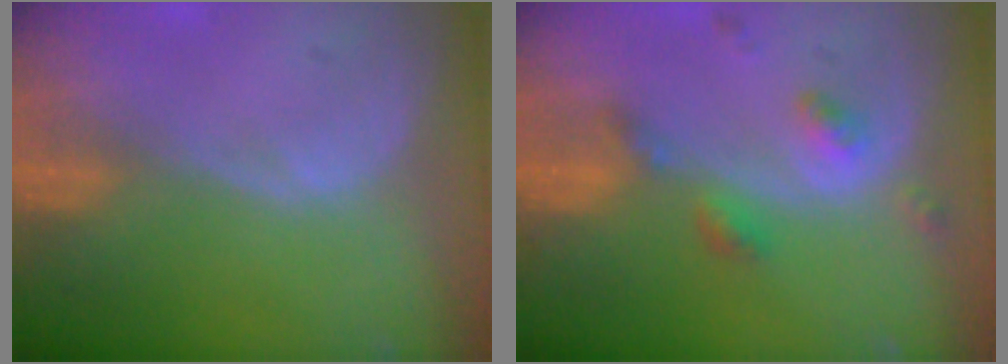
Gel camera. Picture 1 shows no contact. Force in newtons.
{"total": 4.8, "press": 4.4, "slide": 2.1}